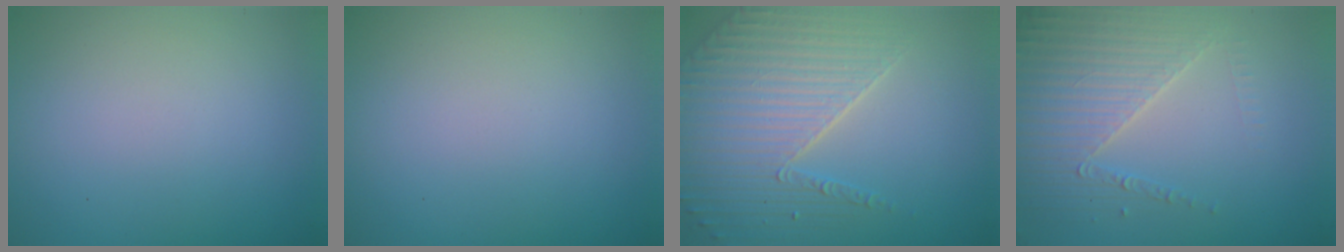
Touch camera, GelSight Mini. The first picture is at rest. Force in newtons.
{"total": 0.0}
{"total": 4.5, "press": 4.3, "slide": 1.3}
{"total": 4.1, "press": 3.7, "slide": 1.8}